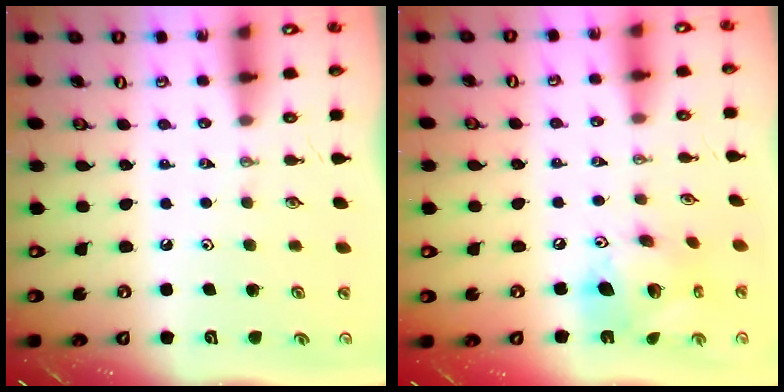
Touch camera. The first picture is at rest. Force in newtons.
{"total": 15.6, "press": 15.6, "slide": 1.5}